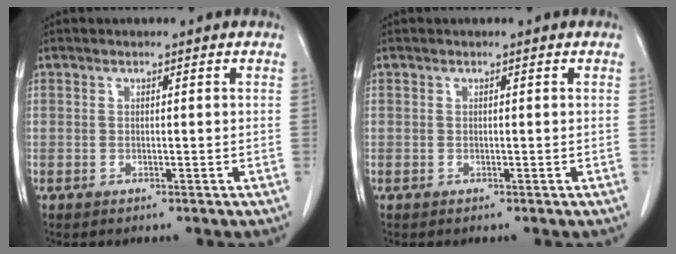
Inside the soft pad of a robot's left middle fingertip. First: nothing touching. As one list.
[{"total": 0.0}]